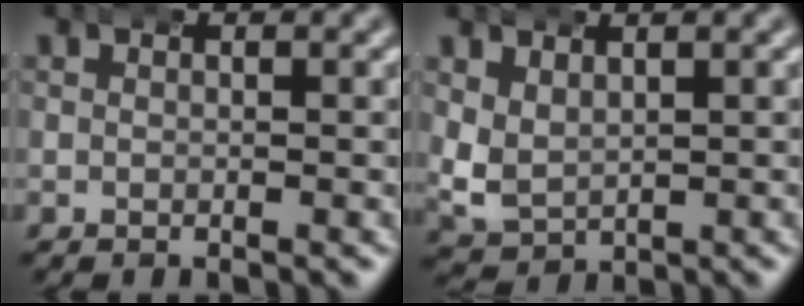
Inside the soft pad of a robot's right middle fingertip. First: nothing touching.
{"total": 3.2, "force": [1.1, 2.5, 1.6], "torque": [-0.063, -0.025, 0.037]}